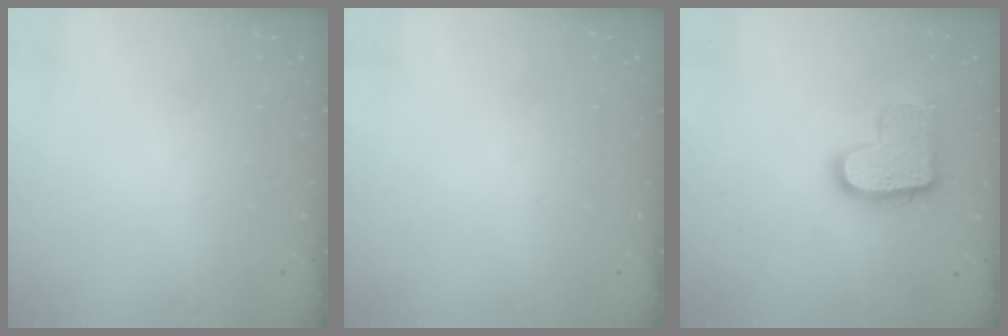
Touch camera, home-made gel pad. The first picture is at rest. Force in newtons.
{"total": 0.0}
{"total": 14.9, "press": 14.9, "slide": 1.0}